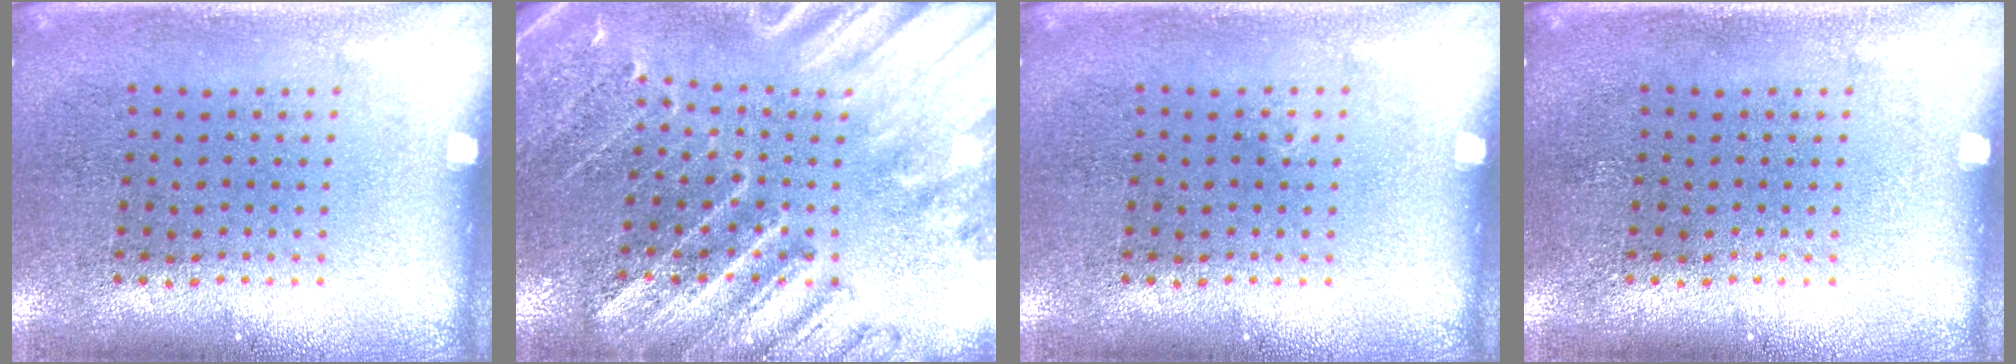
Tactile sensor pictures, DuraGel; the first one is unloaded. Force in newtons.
{"total": 3.2, "press": 3.0, "slide": 1.1}
{"total": 0.0}
{"total": 0.0}